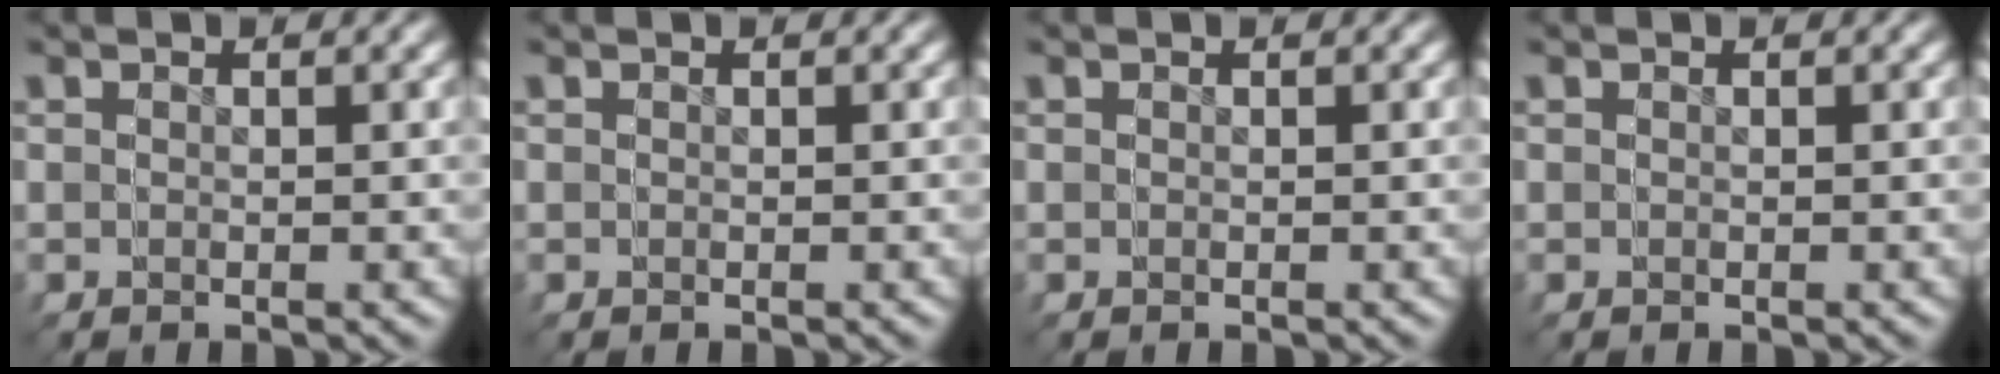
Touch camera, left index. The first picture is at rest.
{"total": 0.0}
{"total": 0.0}
{"total": 0.0}